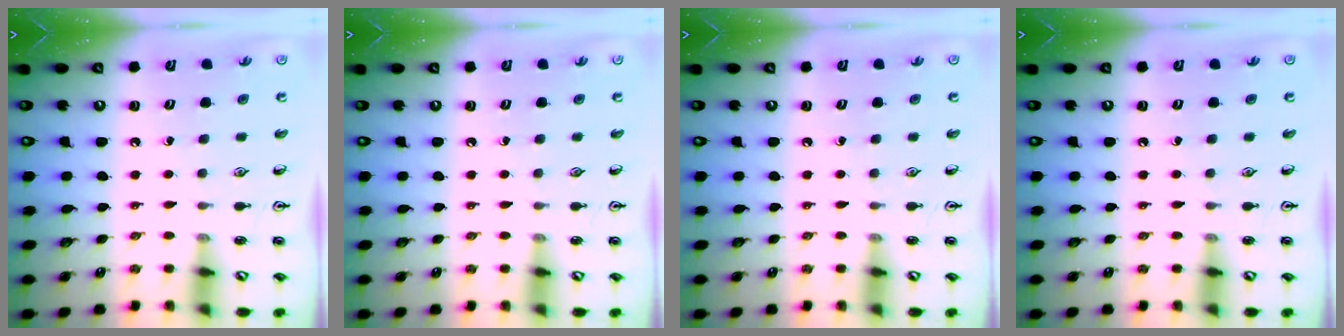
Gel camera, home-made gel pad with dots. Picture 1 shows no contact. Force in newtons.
{"total": 0.0}
{"total": 0.0}
{"total": 0.0}